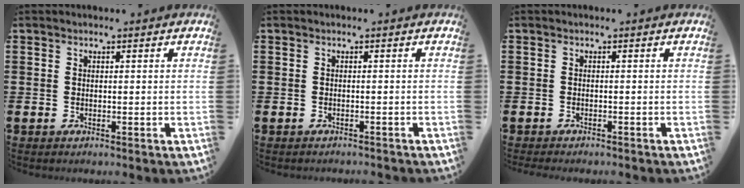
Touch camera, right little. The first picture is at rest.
{"total": 0.0}
{"total": 0.0}